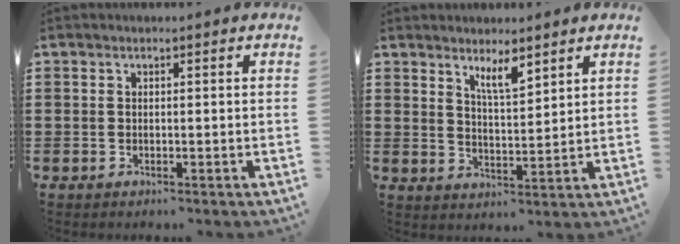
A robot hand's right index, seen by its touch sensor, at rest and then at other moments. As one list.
[{"total": 4.5, "force": [3.5, 0.9, 2.6], "torque": [-0.050, -0.005, 0.061]}]